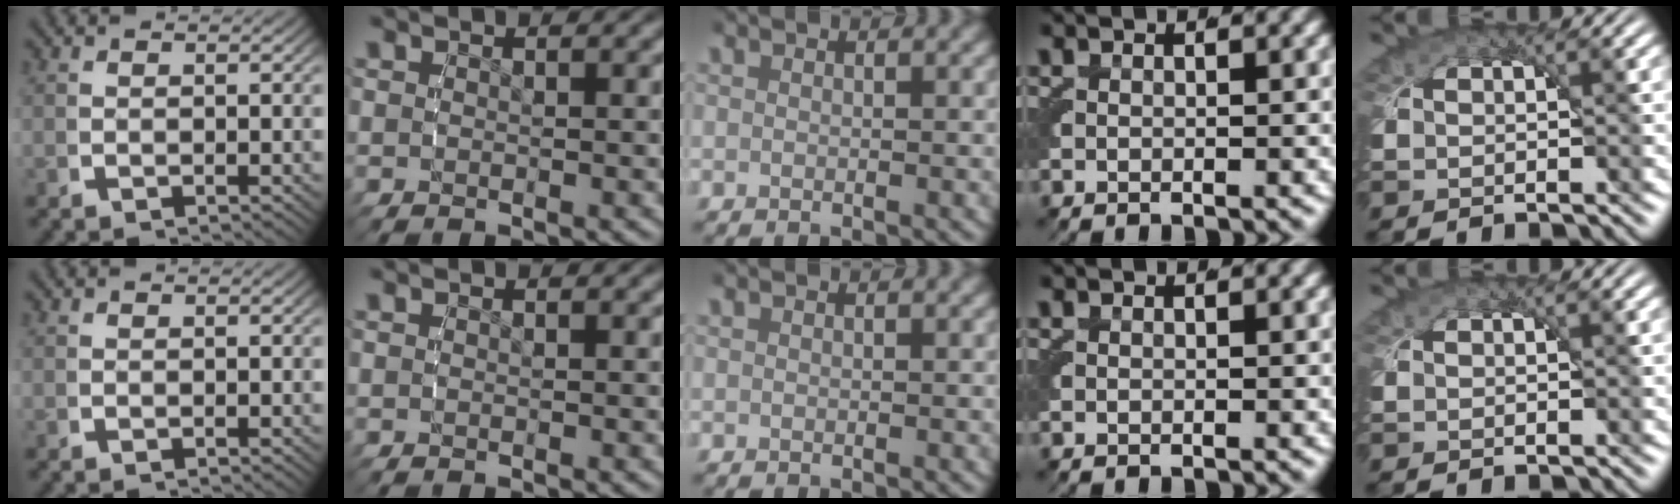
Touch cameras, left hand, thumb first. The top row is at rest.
{}